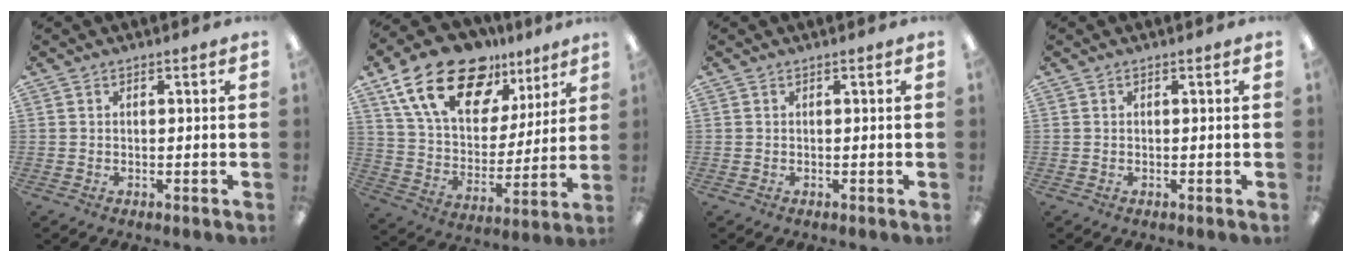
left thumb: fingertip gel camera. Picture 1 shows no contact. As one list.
[{"total": 21.8, "force": [14.1, 11.5, 12.0], "torque": [-0.211, -0.074, 0.253]}, {"total": 0.0}, {"total": 0.0}]